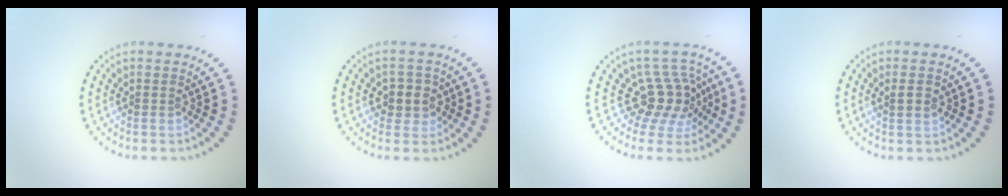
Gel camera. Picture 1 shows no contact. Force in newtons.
{"total": 2.5, "press": 2.2, "slide": 1.0}
{"total": 4.2, "press": 3.0, "slide": 3.0}
{"total": 0.9, "press": 0.8, "slide": 0.2}